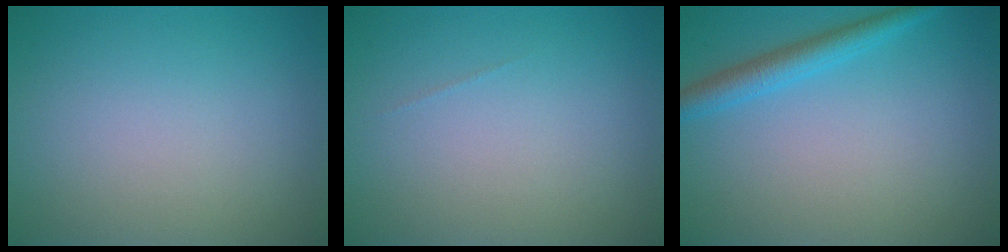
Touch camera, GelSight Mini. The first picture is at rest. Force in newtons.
{"total": 0.0}
{"total": 2.7, "press": 2.7, "slide": 0.2}